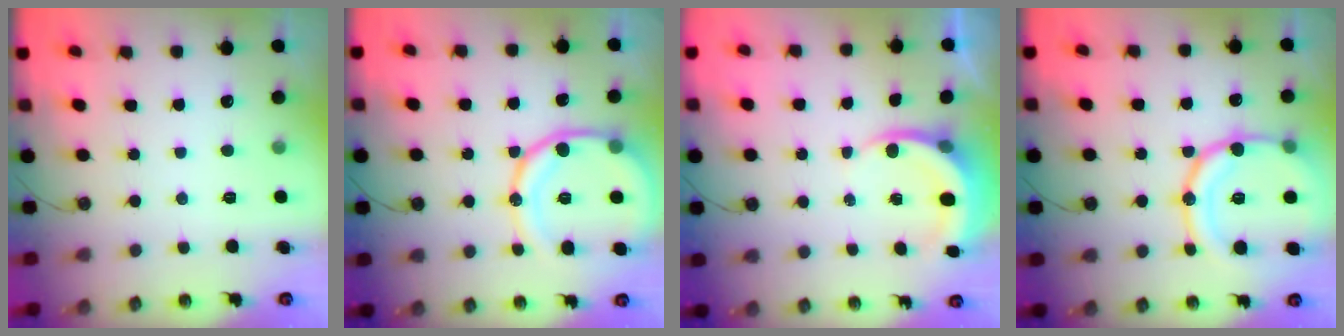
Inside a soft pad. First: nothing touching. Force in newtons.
{"total": 15.8, "press": 15.6, "slide": 1.9}
{"total": 4.7, "press": 4.7, "slide": 0.3}
{"total": 19.7, "press": 19.4, "slide": 3.5}